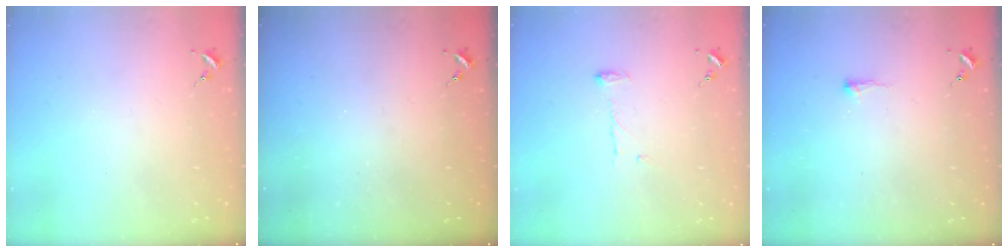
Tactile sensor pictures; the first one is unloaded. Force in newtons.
{"total": 0.0}
{"total": 7.4, "press": 7.3, "slide": 0.4}
{"total": 4.2, "press": 4.1, "slide": 0.8}